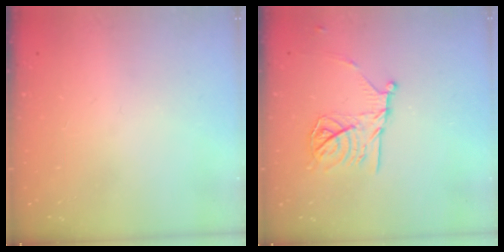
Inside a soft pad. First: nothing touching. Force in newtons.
{"total": 14.9, "press": 14.9, "slide": 0.4}